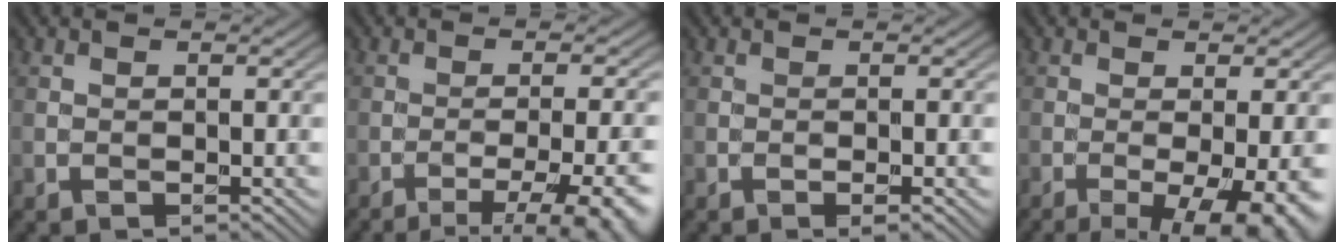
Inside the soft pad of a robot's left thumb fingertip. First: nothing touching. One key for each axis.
{"total": 11.2, "fx": -7.0, "fy": 3.2, "fz": 8.1, "tx": -0.097, "ty": -0.002, "tz": -0.075}
{"total": 1.2, "fx": -0.6, "fy": 0.2, "fz": 1.0, "tx": -0.018, "ty": -0.001, "tz": -0.009}
{"total": 9.5, "fx": -4.1, "fy": 2.4, "fz": 8.3, "tx": -0.129, "ty": -0.013, "tz": -0.052}